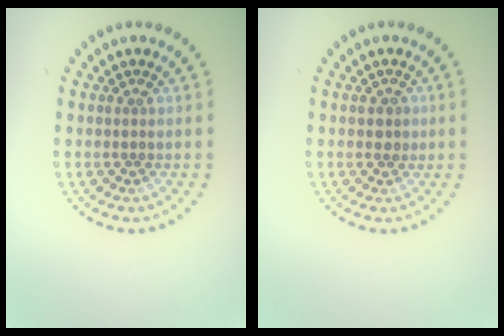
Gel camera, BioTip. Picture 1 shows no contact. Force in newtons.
{"total": 1.1, "press": 1.0, "slide": 0.3}